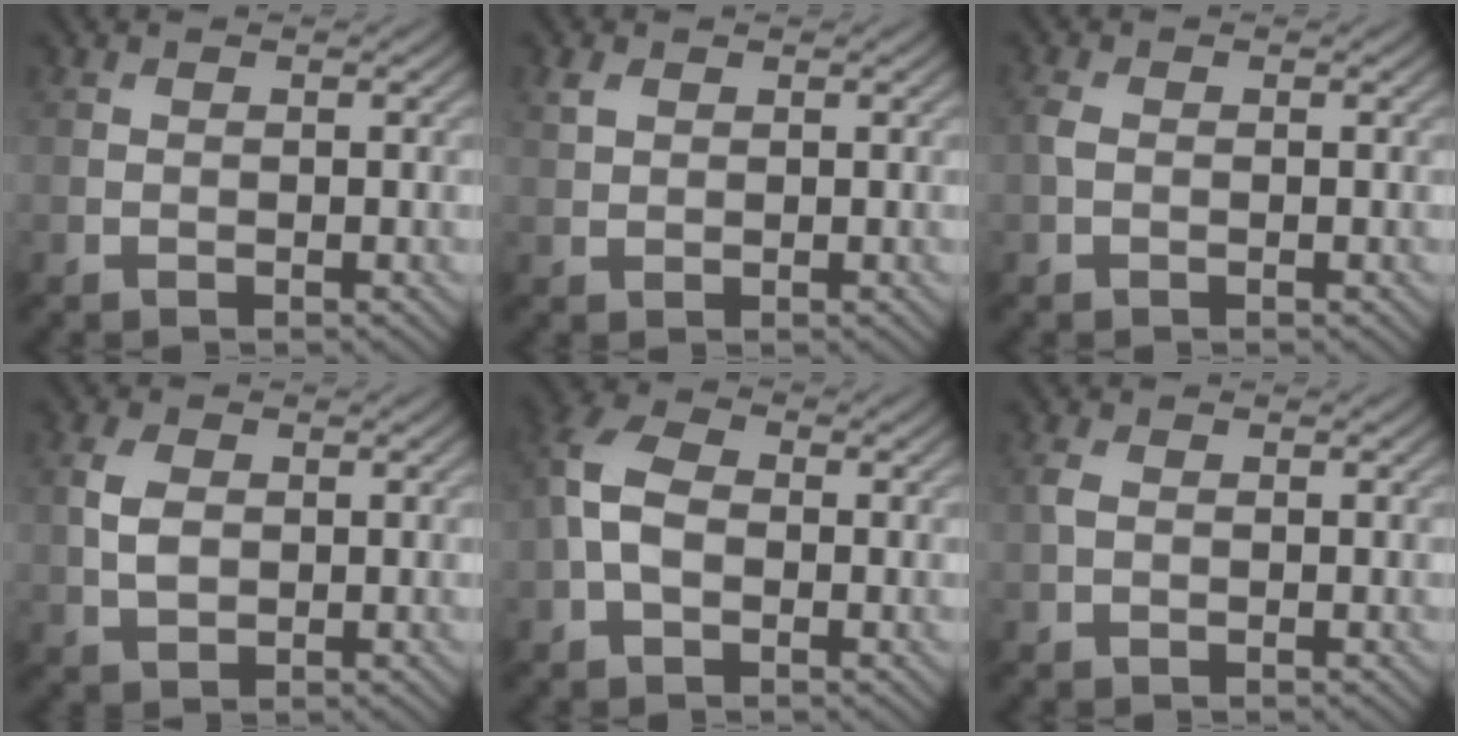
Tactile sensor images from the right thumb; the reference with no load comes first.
{"total": 1.7, "force": [0.9, 1.1, 1.0], "torque": [-0.026, 0.002, 0.020]}
{"total": 1.2, "force": [-0.1, 0.8, 0.9], "torque": [-0.027, 0.003, -0.005]}
{"total": 3.5, "force": [0.3, 2.4, 2.5], "torque": [-0.064, 0.001, 0.005]}
{"total": 5.7, "force": [-0.3, 3.8, 4.3], "torque": [-0.105, 0.011, -0.019]}
{"total": 1.2, "force": [0.1, 0.8, 0.9], "torque": [-0.027, 0.004, -0.002]}